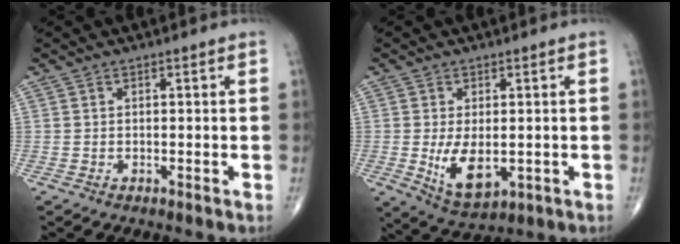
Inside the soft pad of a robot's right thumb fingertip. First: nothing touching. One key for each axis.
{"total": 7.9, "fx": -1.0, "fy": 4.2, "fz": 6.7, "tx": -0.110, "ty": -0.019, "tz": -0.003}